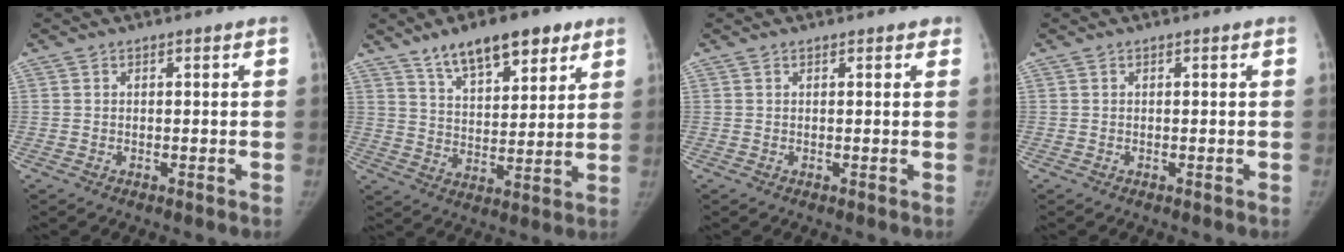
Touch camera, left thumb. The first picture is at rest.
{"total": 13.7, "force": [9.0, 5.6, 8.6], "torque": [-0.101, -0.040, 0.149]}
{"total": 1.0, "force": [0.8, 0.5, 0.3], "torque": [0.007, -0.002, 0.005]}
{"total": 0.0}